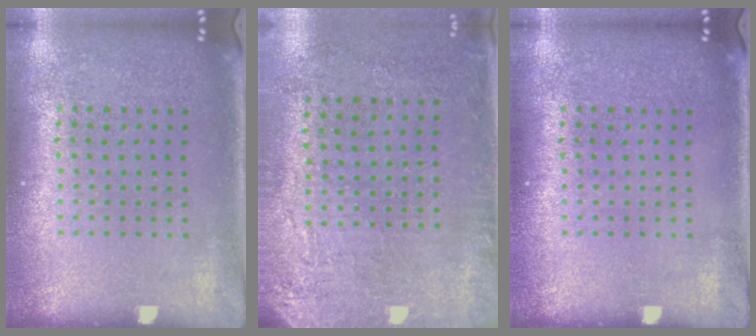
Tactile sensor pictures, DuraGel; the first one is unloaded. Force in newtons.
{"total": 2.8, "press": 2.3, "slide": 1.5}
{"total": 0.0}